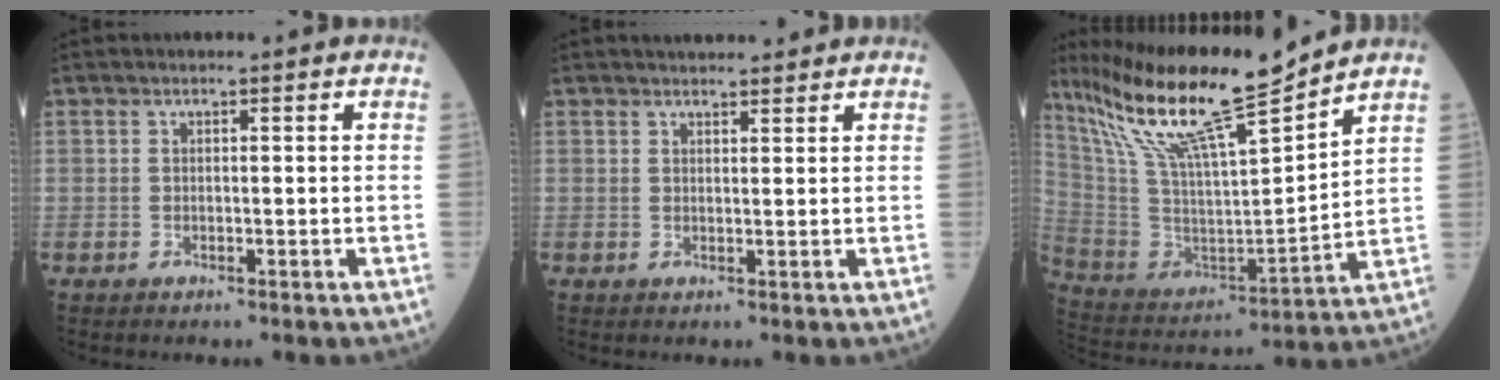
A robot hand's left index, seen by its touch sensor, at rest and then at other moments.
{"total": 5.3, "force": [4.9, 1.1, 1.8], "torque": [-0.021, 0.020, 0.064]}
{"total": 19.0, "force": [15.1, 0.5, 11.5], "torque": [-0.213, -0.007, 0.283]}